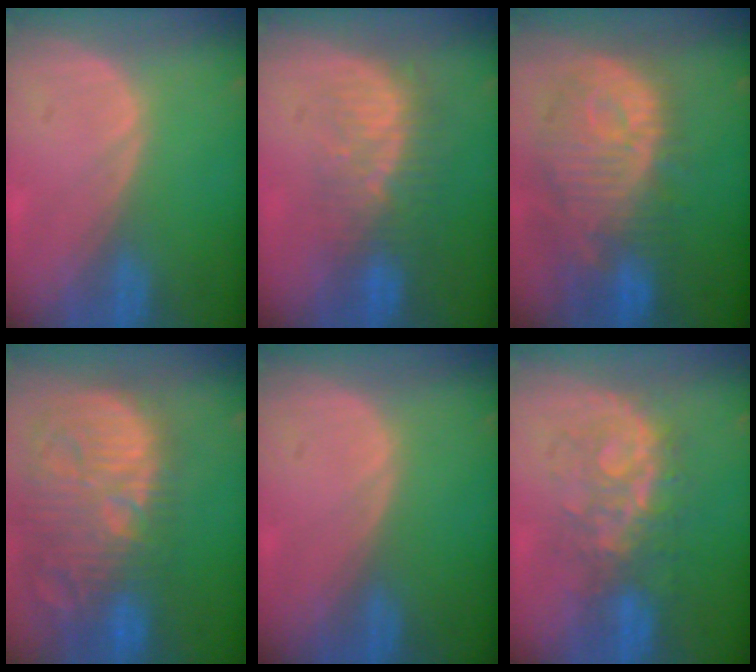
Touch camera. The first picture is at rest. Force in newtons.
{"total": 8.4, "press": 7.5, "slide": 3.8}
{"total": 12.6, "press": 11.2, "slide": 5.7}
{"total": 15.2, "press": 13.2, "slide": 7.4}
{"total": 0.0}
{"total": 7.7, "press": 7.6, "slide": 0.7}